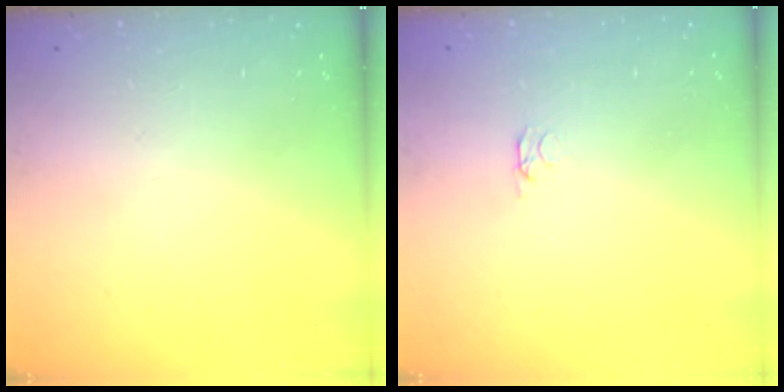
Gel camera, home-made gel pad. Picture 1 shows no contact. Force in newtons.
{"total": 2.1, "press": 2.0, "slide": 0.3}